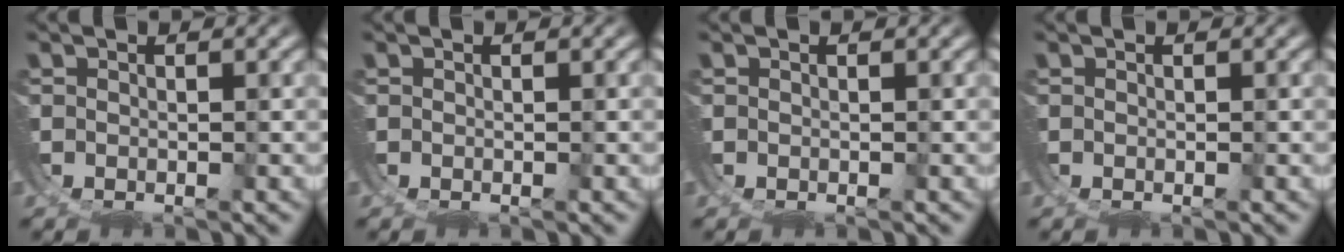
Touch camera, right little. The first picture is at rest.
{"total": 0.0}
{"total": 0.0}
{"total": 0.0}